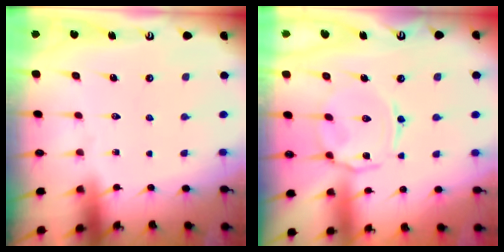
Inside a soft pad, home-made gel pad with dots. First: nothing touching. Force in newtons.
{"total": 6.1, "press": 6.1, "slide": 0.4}